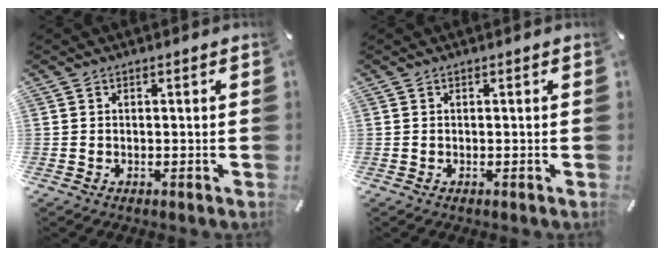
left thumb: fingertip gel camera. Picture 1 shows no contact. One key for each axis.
{"total": 0.0}